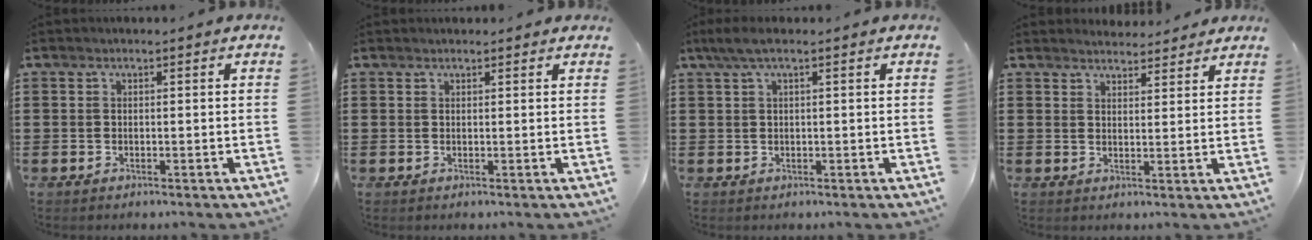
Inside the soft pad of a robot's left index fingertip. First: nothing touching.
{"total": 0.8, "force": [0.7, 0.2, 0.1], "torque": [-0.004, 0.002, 0.014]}
{"total": 2.4, "force": [0.7, 0.4, 2.3], "torque": [-0.051, -0.002, 0.009]}
{"total": 2.9, "force": [2.9, 0.5, 0.1], "torque": [-0.009, -0.005, 0.054]}